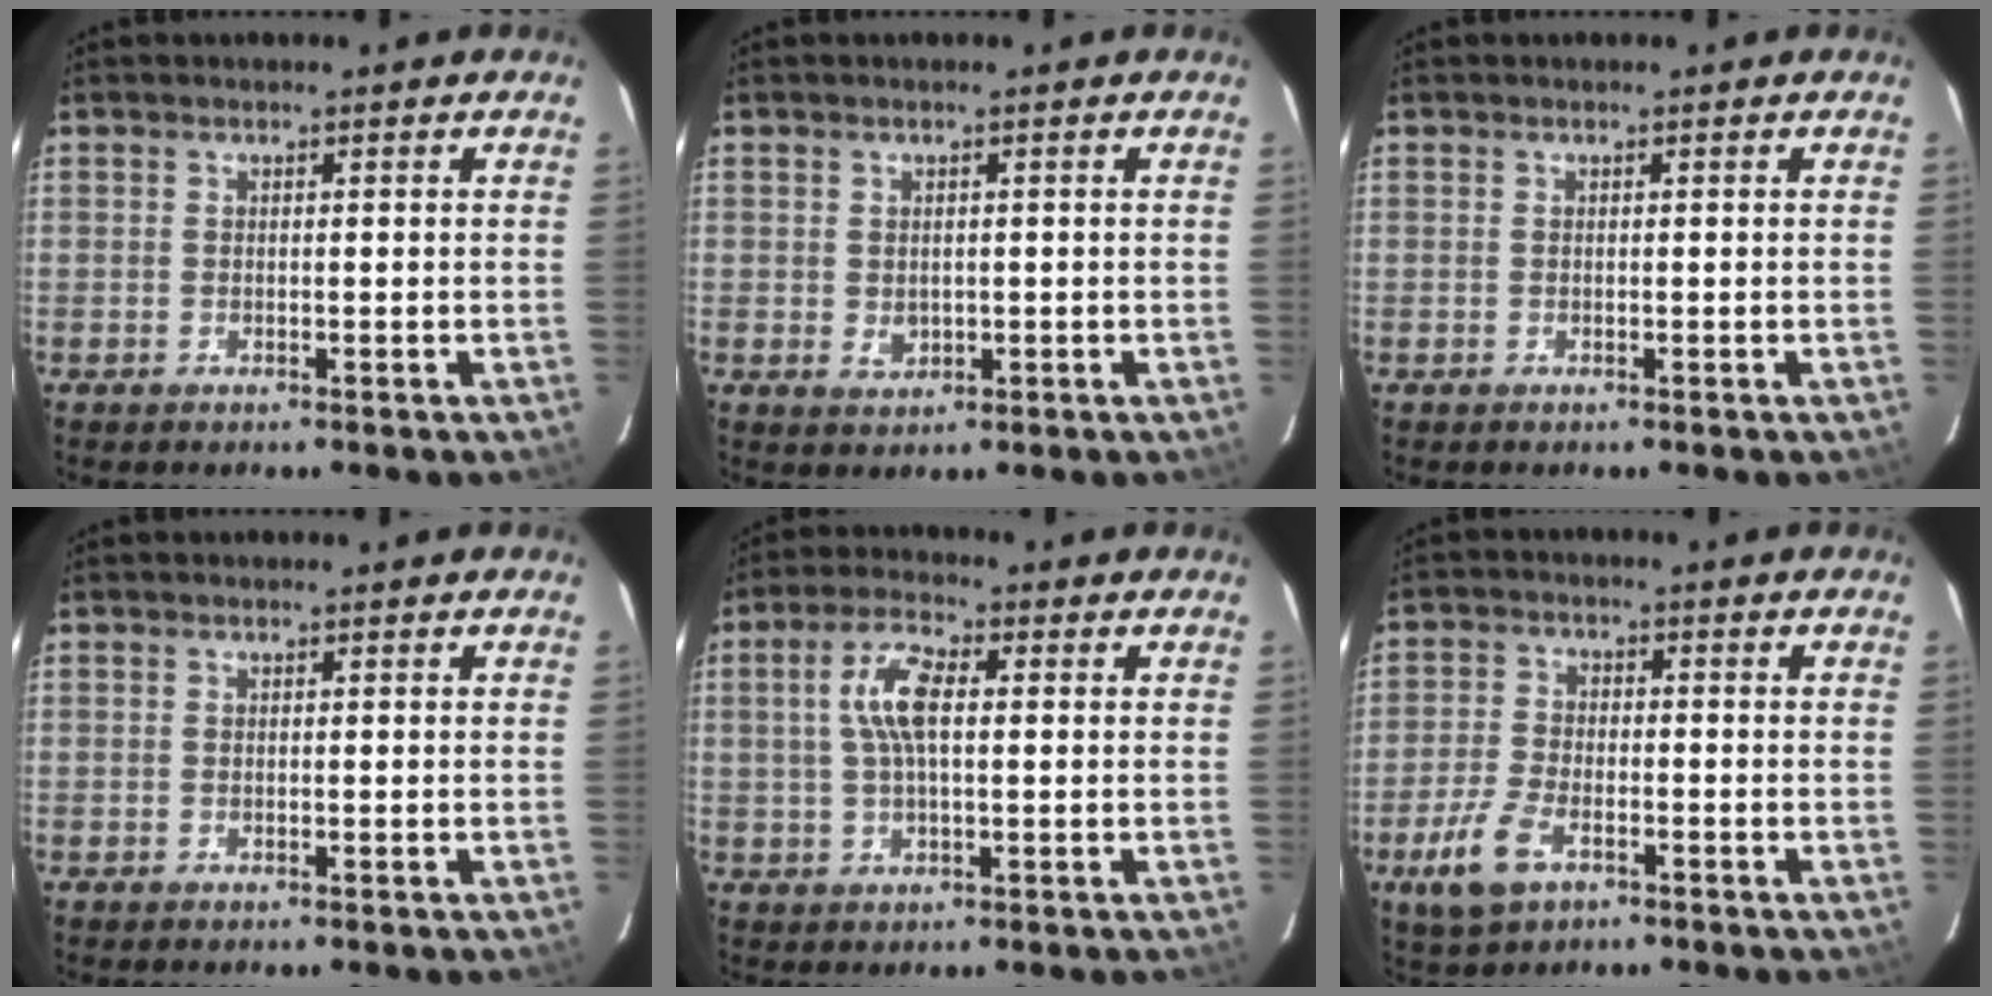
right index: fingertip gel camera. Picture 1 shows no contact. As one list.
[{"total": 2.2, "force": [-0.2, 1.9, 1.1], "torque": [-0.017, -0.002, 0.002]}, {"total": 0.0}, {"total": 0.0}, {"total": 6.9, "force": [1.0, 2.6, 6.3], "torque": [-0.128, 0.014, 0.020]}, {"total": 8.2, "force": [-4.3, 4.3, 5.5], "torque": [-0.135, -0.005, -0.079]}]